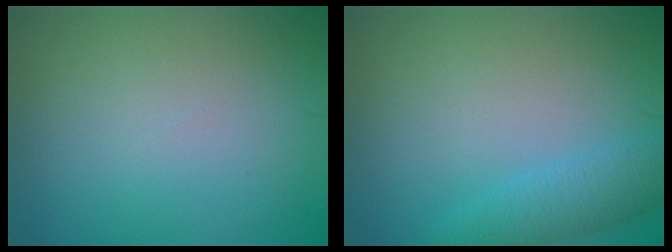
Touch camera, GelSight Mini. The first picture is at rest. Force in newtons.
{"total": 3.5, "press": 3.5, "slide": 0.1}